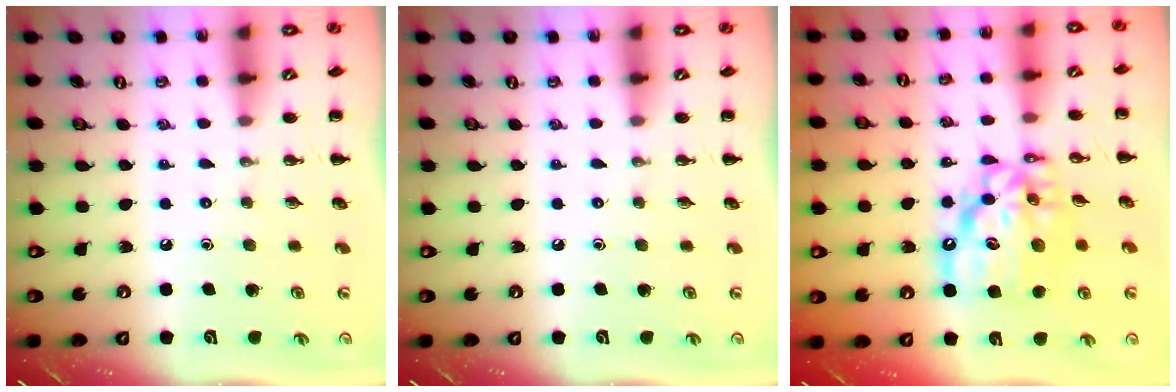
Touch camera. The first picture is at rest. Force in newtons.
{"total": 0.0}
{"total": 14.1, "press": 13.5, "slide": 4.1}